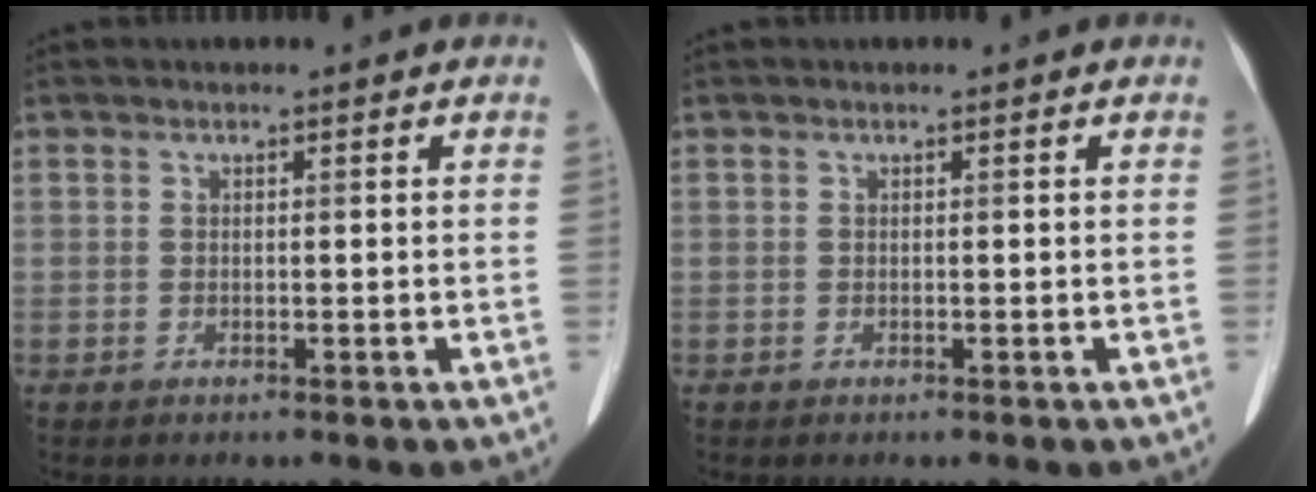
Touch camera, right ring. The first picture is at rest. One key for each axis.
{"total": 0.0}